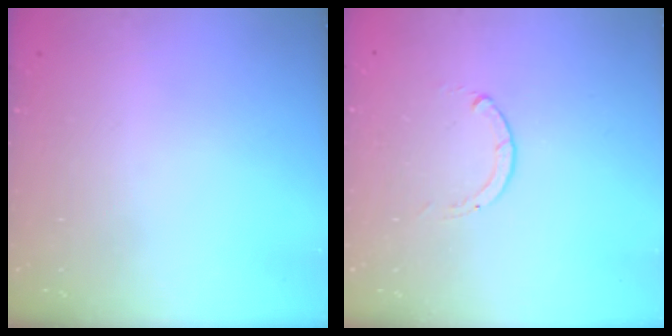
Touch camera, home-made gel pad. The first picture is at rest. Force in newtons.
{"total": 0.0}